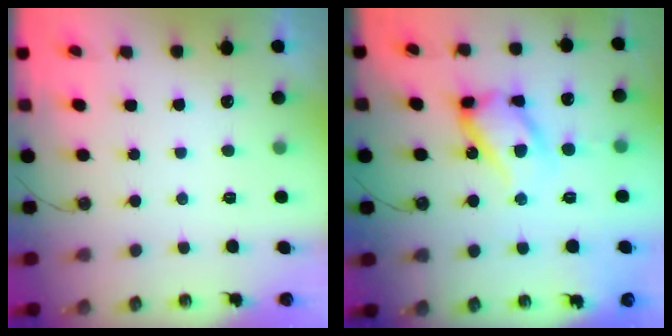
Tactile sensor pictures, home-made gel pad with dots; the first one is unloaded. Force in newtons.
{"total": 16.8, "press": 16.8, "slide": 1.5}